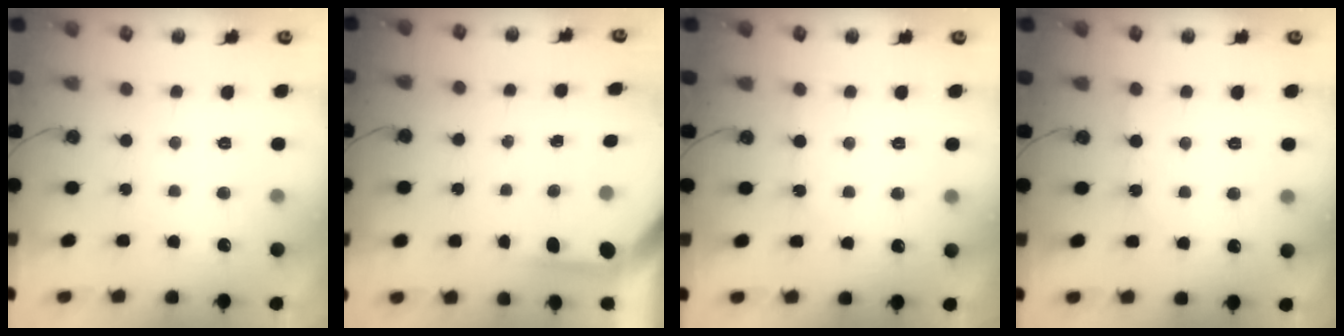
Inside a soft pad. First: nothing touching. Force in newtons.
{"total": 3.7, "press": 3.7, "slide": 0.4}
{"total": 2.5, "press": 2.5, "slide": 0.5}
{"total": 3.9, "press": 3.9, "slide": 0.7}